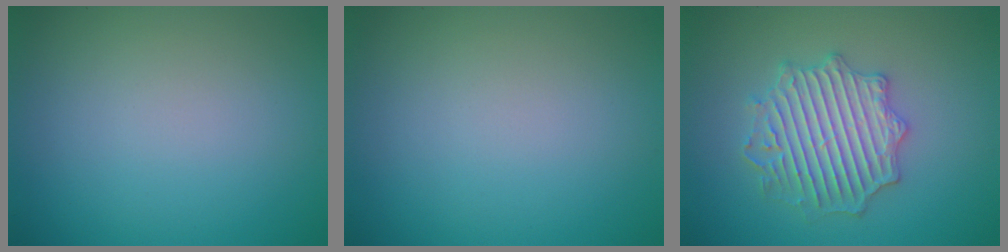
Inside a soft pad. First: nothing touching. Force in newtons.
{"total": 0.0}
{"total": 4.4, "press": 4.4, "slide": 0.7}